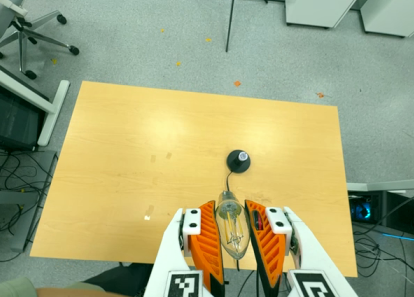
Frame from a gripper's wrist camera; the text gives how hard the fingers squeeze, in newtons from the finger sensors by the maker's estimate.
{"total": 18.5, "left": 20.0, "right": 17.0}